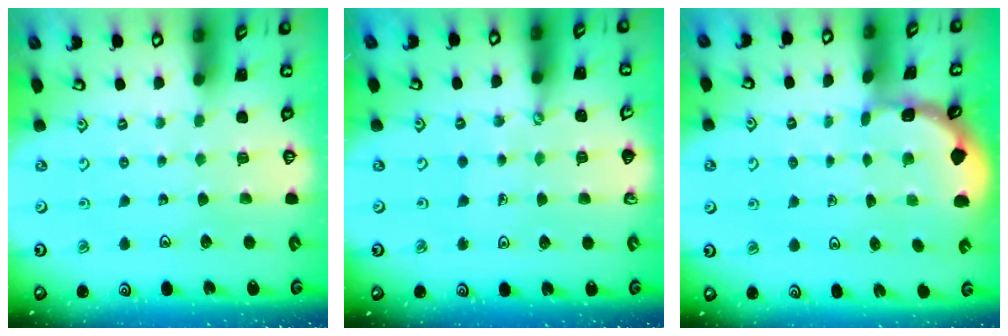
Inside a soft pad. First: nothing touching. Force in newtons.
{"total": 0.6, "press": 0.6, "slide": 0.1}
{"total": 1.6, "press": 1.6, "slide": 0.1}